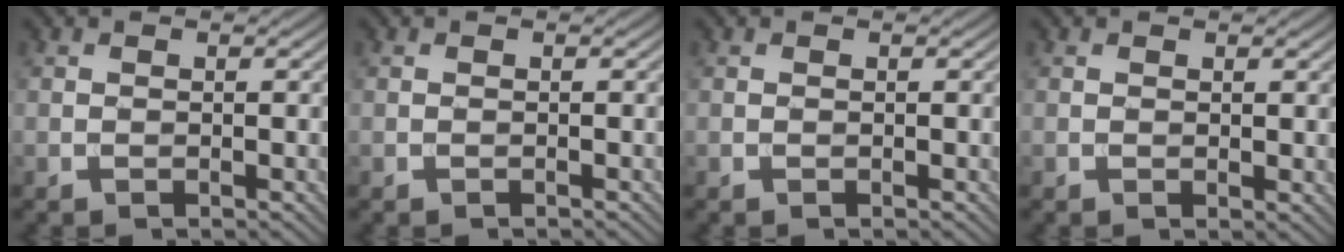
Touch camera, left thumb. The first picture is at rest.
{"total": 0.0}
{"total": 0.0}
{"total": 0.8, "force": [0.4, 0.4, 0.6], "torque": [-0.006, -0.005, 0.007]}